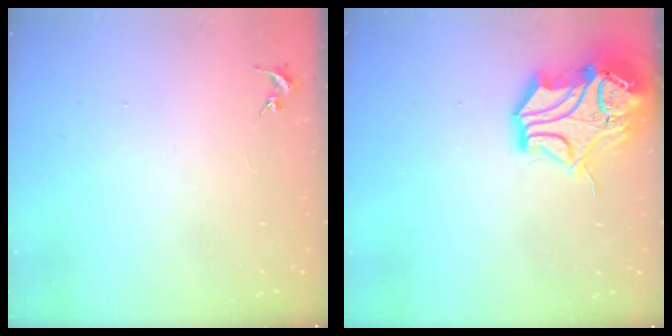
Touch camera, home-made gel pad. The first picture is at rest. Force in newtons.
{"total": 16.4, "press": 16.3, "slide": 2.2}